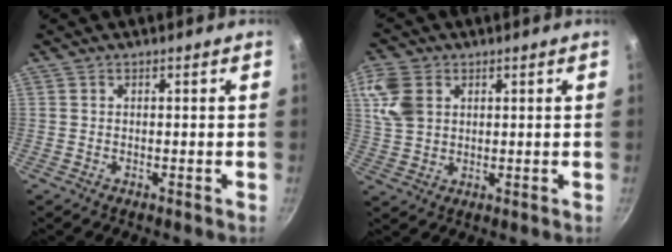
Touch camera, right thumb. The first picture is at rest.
{"total": 8.6, "force": [2.9, 6.2, 5.1], "torque": [-0.098, 0.000, 0.059]}